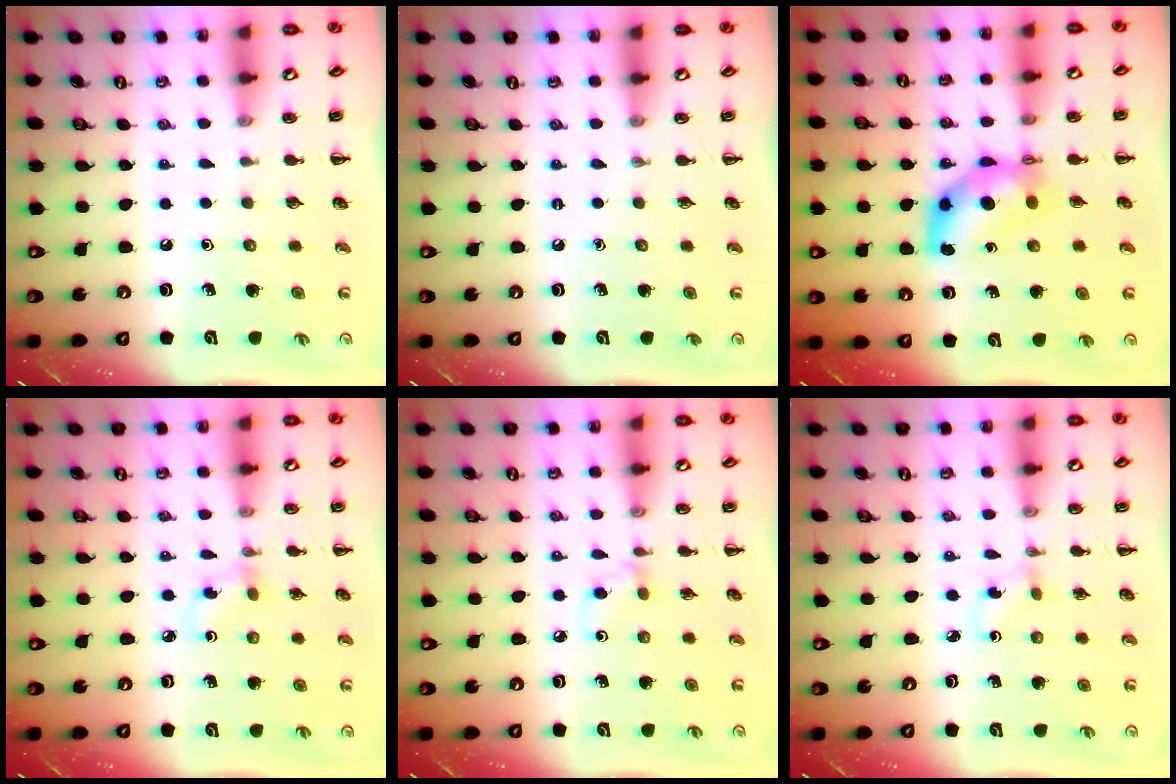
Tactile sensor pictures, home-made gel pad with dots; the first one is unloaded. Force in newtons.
{"total": 0.0}
{"total": 7.1, "press": 7.0, "slide": 1.4}
{"total": 3.2, "press": 3.0, "slide": 1.2}
{"total": 5.0, "press": 4.7, "slide": 1.6}
{"total": 1.0, "press": 0.8, "slide": 0.6}